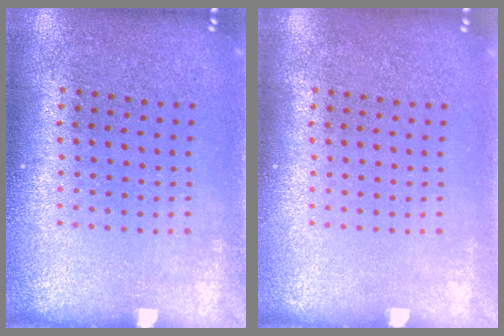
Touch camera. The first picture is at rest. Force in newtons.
{"total": 0.0}